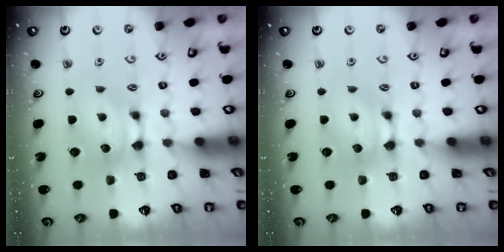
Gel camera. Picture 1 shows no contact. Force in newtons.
{"total": 0.0}